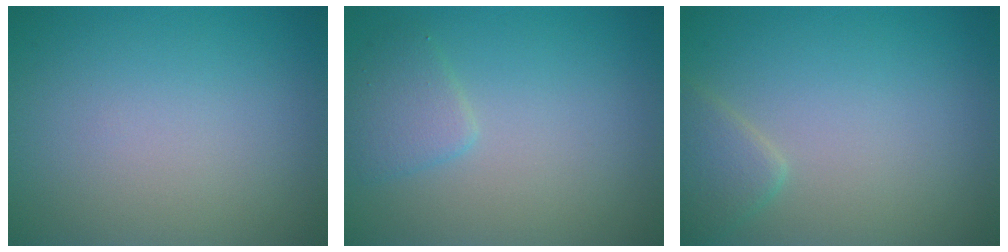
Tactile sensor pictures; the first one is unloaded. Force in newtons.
{"total": 2.0, "press": 2.0, "slide": 0.1}
{"total": 2.1, "press": 2.1, "slide": 0.1}